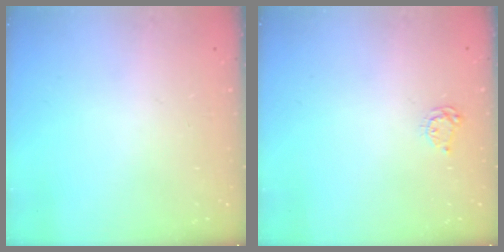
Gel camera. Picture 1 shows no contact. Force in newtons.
{"total": 3.3, "press": 3.3, "slide": 0.4}